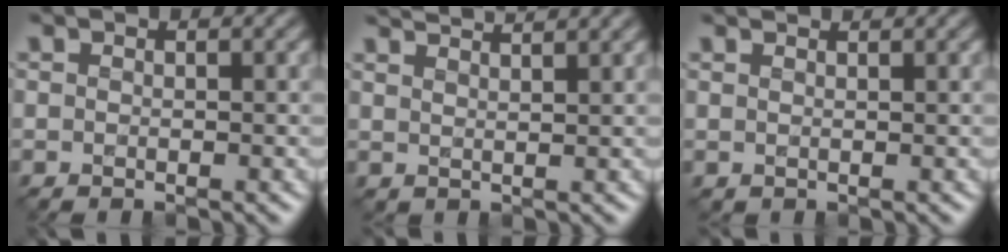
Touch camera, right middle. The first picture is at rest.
{"total": 4.5, "force": [4.1, 0.8, 1.6], "torque": [-0.001, 0.024, 0.033]}
{"total": 2.0, "force": [1.9, 0.4, 0.4], "torque": [0.003, 0.000, 0.008]}